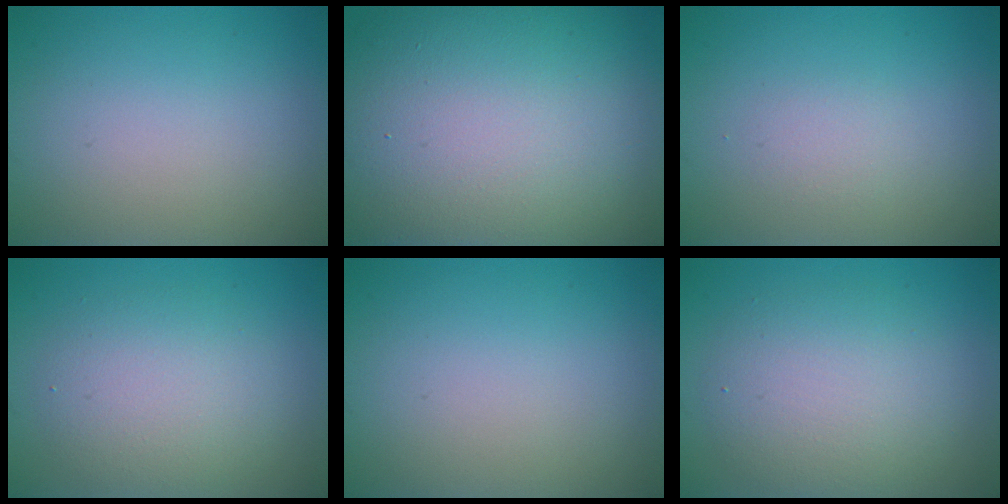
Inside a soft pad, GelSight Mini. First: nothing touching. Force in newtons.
{"total": 19.6, "press": 19.6, "slide": 0.8}
{"total": 1.1, "press": 1.1, "slide": 0.0}
{"total": 4.3, "press": 4.3, "slide": 0.2}
{"total": 0.0}
{"total": 4.5, "press": 4.5, "slide": 0.1}